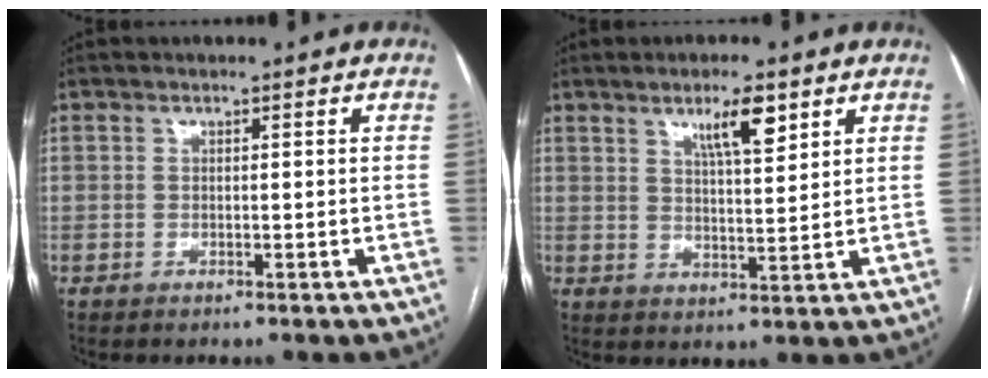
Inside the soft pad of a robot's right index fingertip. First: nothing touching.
{"total": 6.1, "force": [3.6, 1.2, 4.8], "torque": [-0.083, 0.000, 0.061]}